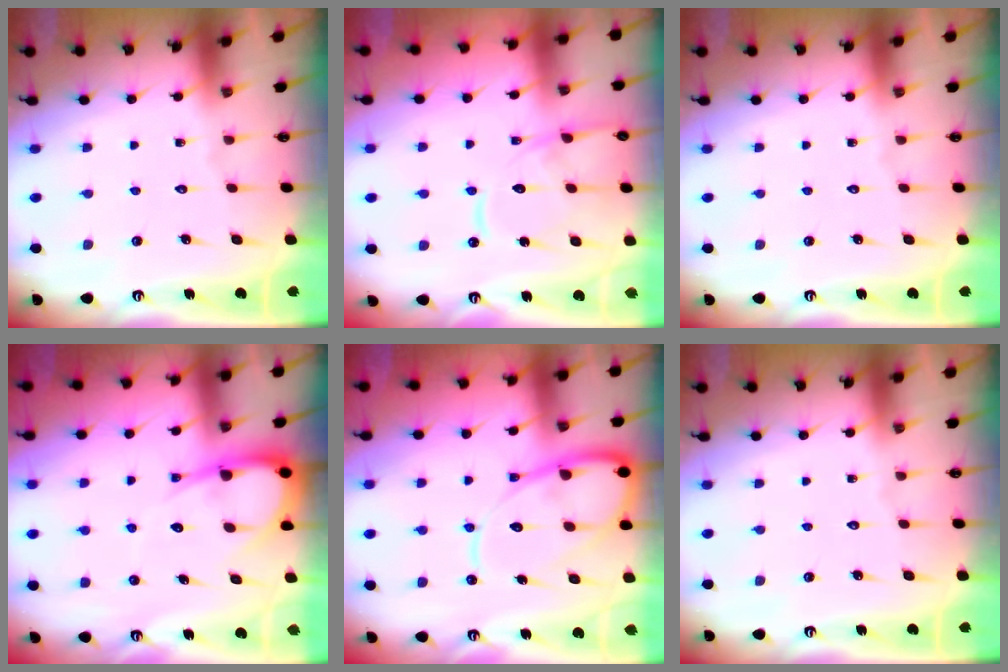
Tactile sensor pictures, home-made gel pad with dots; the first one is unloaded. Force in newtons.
{"total": 13.4, "press": 13.4, "slide": 1.4}
{"total": 0.0}
{"total": 8.7, "press": 8.6, "slide": 0.7}
{"total": 13.7, "press": 13.6, "slide": 1.4}
{"total": 0.0}